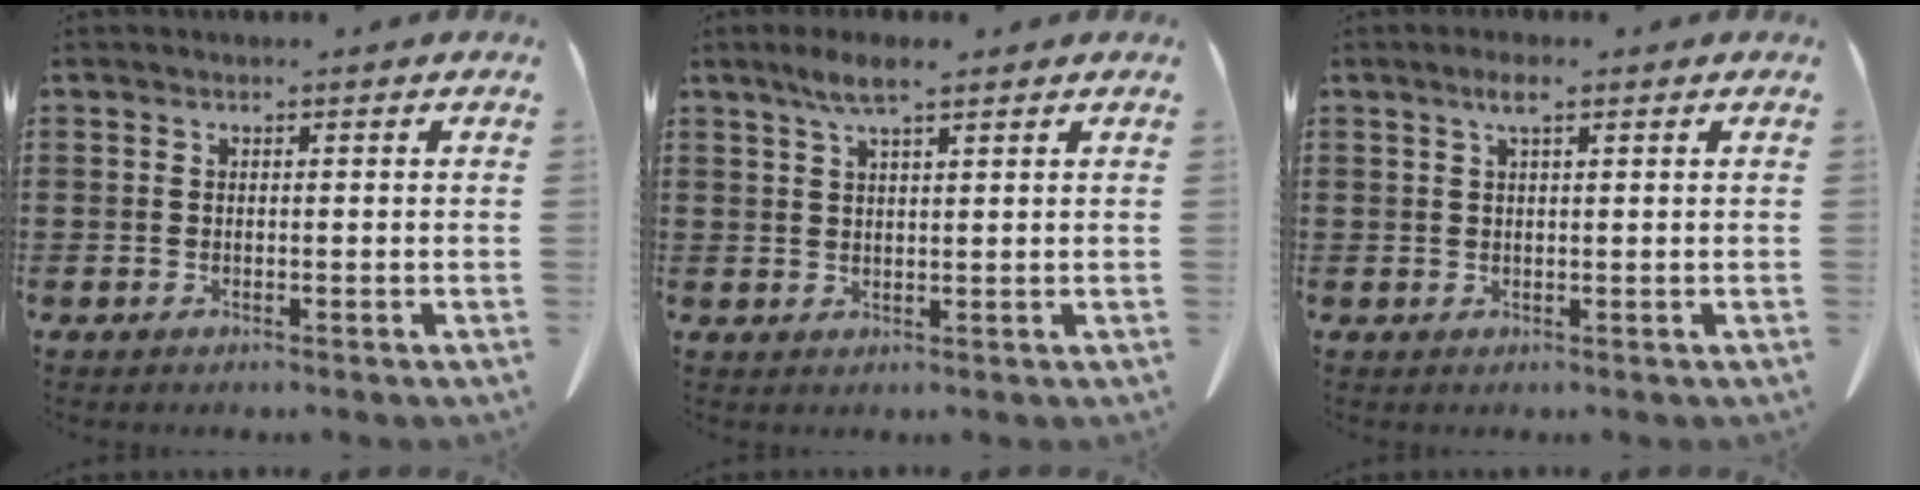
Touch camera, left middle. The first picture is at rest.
{"total": 4.1, "force": [2.7, 0.7, 3.1], "torque": [-0.066, 0.005, 0.047]}
{"total": 2.6, "force": [1.4, 0.6, 2.1], "torque": [-0.044, 0.006, 0.022]}